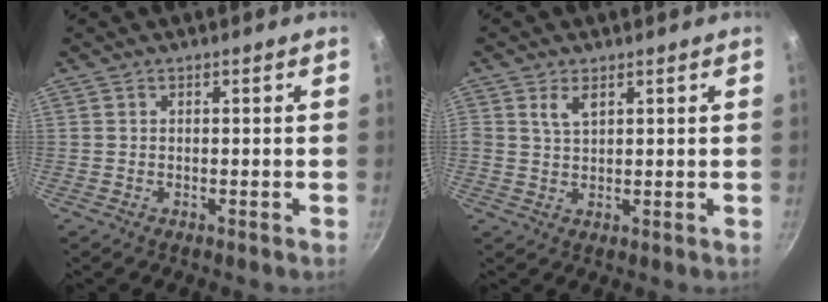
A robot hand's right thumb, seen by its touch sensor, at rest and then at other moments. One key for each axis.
{"total": 3.0, "fx": 1.5, "fy": 1.6, "fz": 2.0, "tx": -0.034, "ty": -0.008, "tz": 0.028}